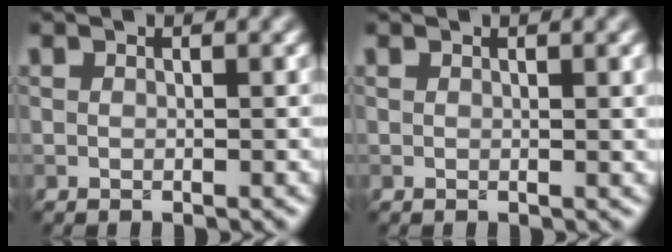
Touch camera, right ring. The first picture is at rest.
{"total": 1.7, "force": [0.6, 0.5, 1.4], "torque": [-0.011, 0.005, 0.007]}